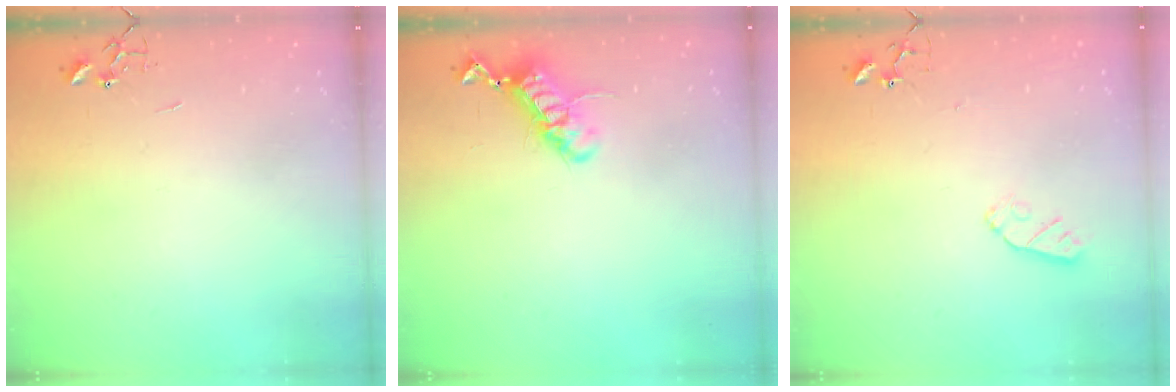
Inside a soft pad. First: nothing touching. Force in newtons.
{"total": 12.7, "press": 12.6, "slide": 1.1}
{"total": 4.9, "press": 4.8, "slide": 0.6}